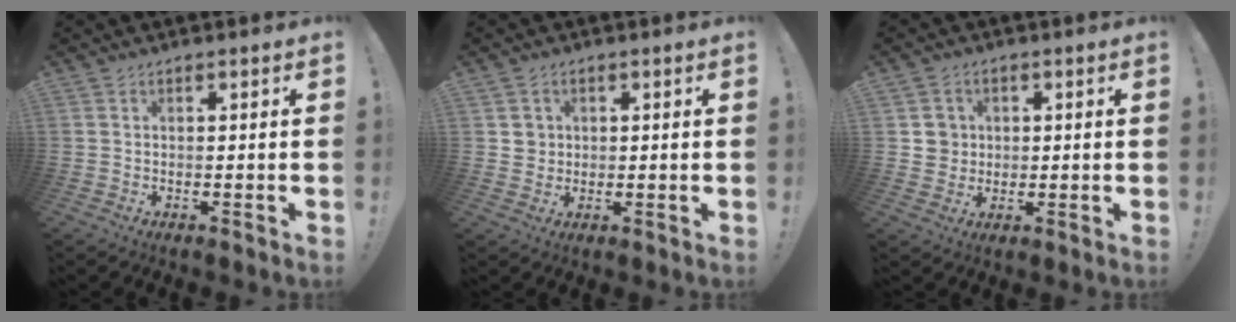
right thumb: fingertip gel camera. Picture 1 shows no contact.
{"total": 3.3, "force": [1.0, 3.1, 0.5], "torque": [0.000, -0.002, 0.018]}
{"total": 5.6, "force": [1.1, 5.4, 0.9], "torque": [0.002, -0.003, 0.023]}